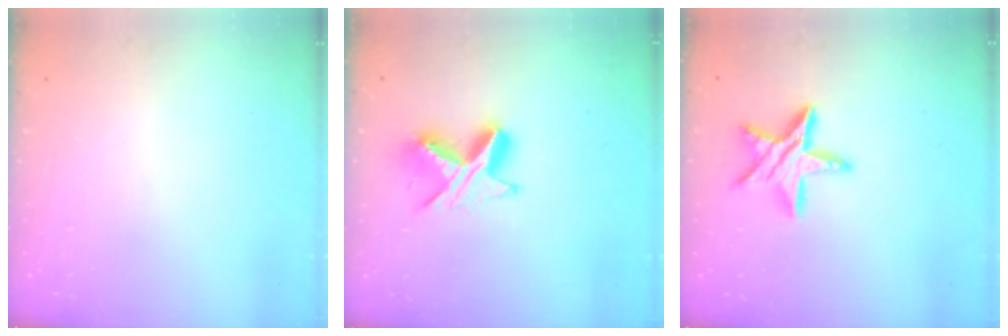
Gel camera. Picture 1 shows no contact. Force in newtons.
{"total": 10.4, "press": 10.4, "slide": 0.8}
{"total": 12.1, "press": 12.1, "slide": 0.8}